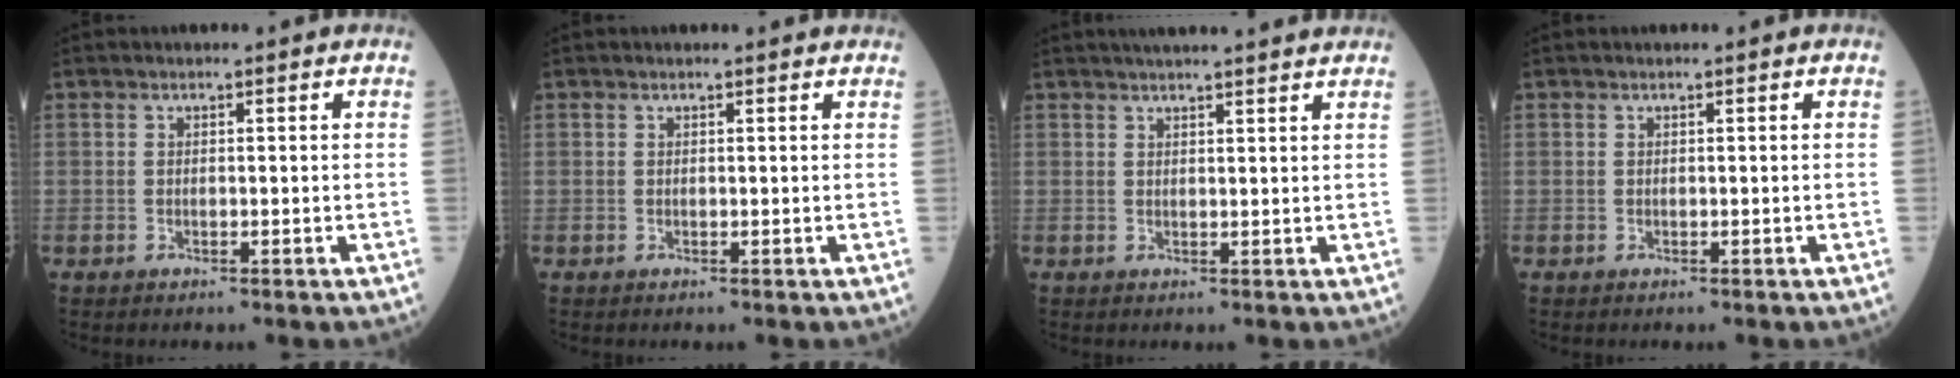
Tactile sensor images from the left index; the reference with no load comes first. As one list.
[{"total": 1.4, "force": [1.4, 0.1, 0.2], "torque": [-0.010, 0.003, 0.010]}, {"total": 9.9, "force": [8.9, 0.1, 4.2], "torque": [-0.056, 0.025, 0.099]}, {"total": 0.0}]